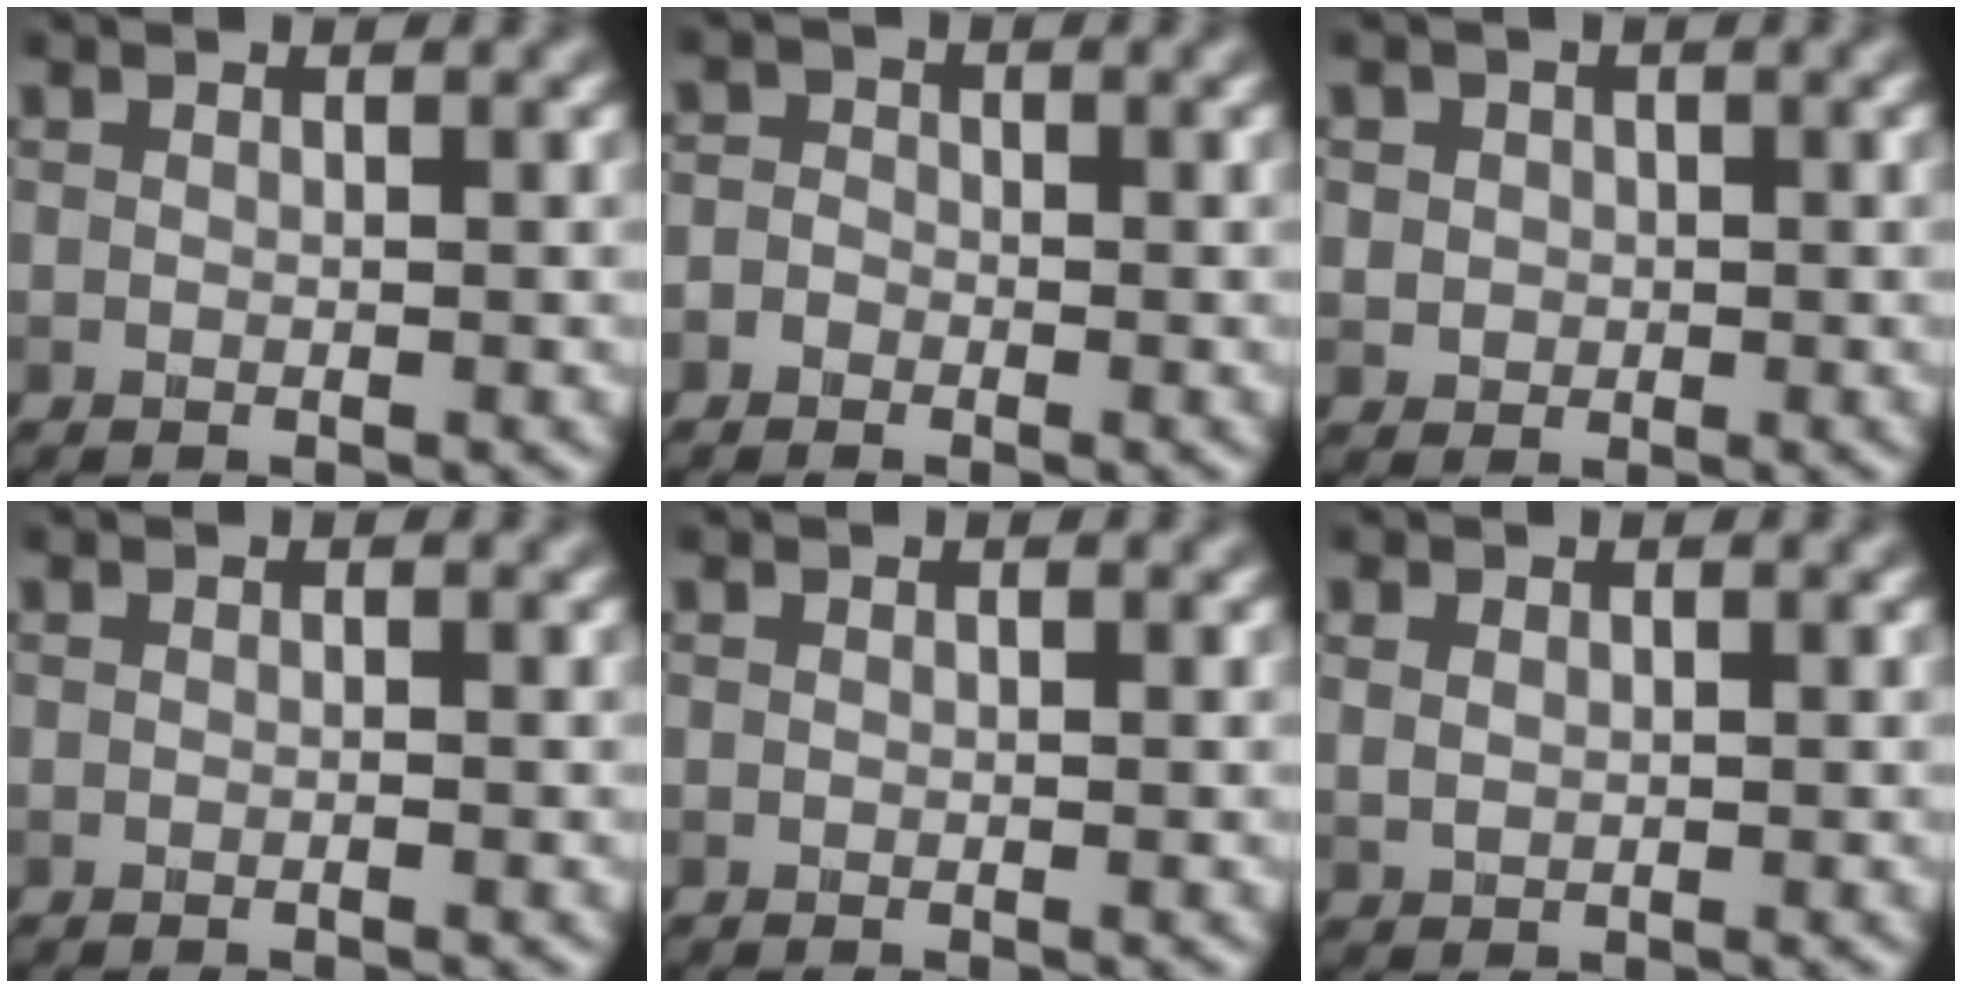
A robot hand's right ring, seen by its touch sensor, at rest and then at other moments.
{"total": 1.5, "force": [-0.6, 1.3, 0.4], "torque": [0.011, 0.007, -0.020]}
{"total": 2.4, "force": [0.6, 2.2, 0.9], "torque": [-0.008, 0.006, 0.011]}
{"total": 0.0}
{"total": 0.0}
{"total": 1.3, "force": [0.4, 0.9, 0.8], "torque": [-0.019, -0.001, 0.012]}